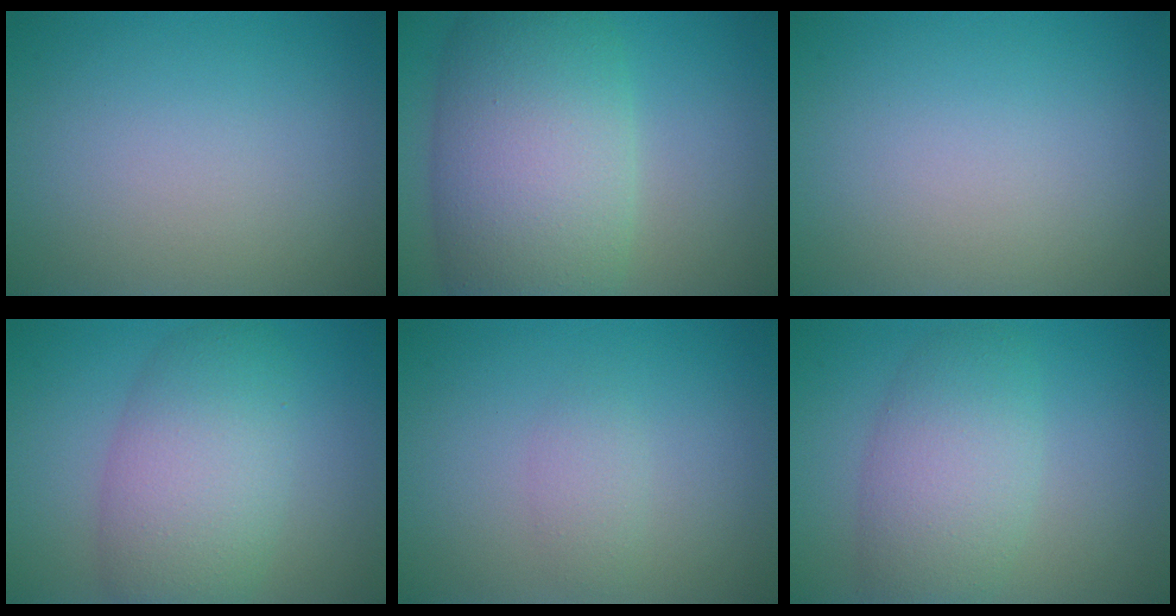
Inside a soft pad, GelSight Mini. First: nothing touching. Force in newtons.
{"total": 11.5, "press": 11.5, "slide": 0.5}
{"total": 0.0}
{"total": 5.1, "press": 5.0, "slide": 0.5}
{"total": 1.3, "press": 1.3, "slide": 0.0}
{"total": 5.4, "press": 5.4, "slide": 0.2}